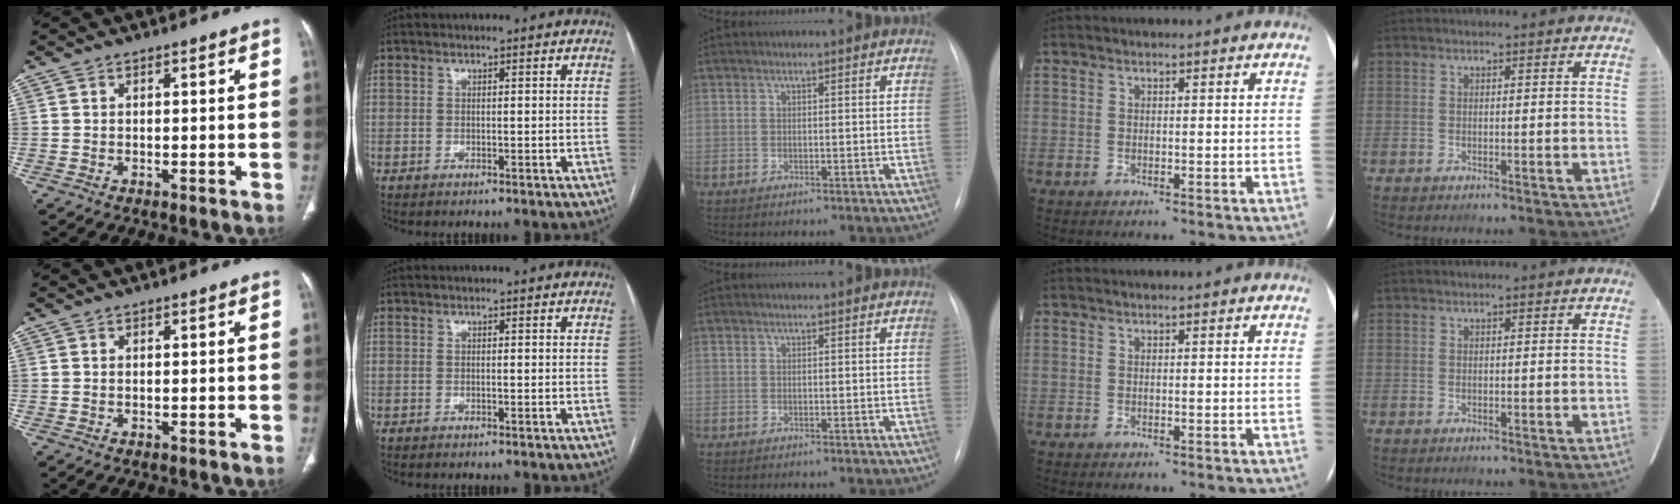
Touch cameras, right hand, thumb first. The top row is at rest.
{}